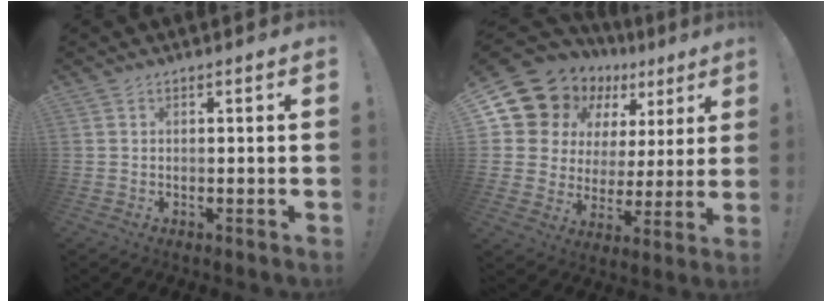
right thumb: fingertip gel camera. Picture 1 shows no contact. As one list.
[{"total": 14.0, "force": [10.7, 8.0, 4.2], "torque": [-0.080, -0.082, 0.210]}]